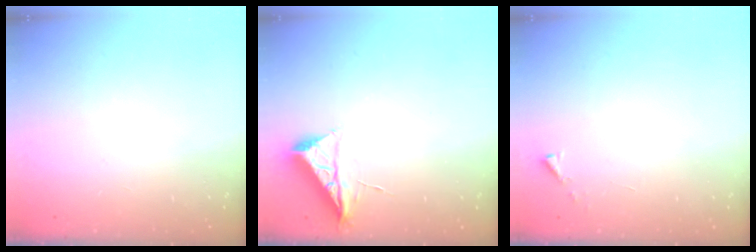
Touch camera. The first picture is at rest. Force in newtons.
{"total": 6.3, "press": 6.2, "slide": 0.8}
{"total": 2.9, "press": 2.9, "slide": 0.4}